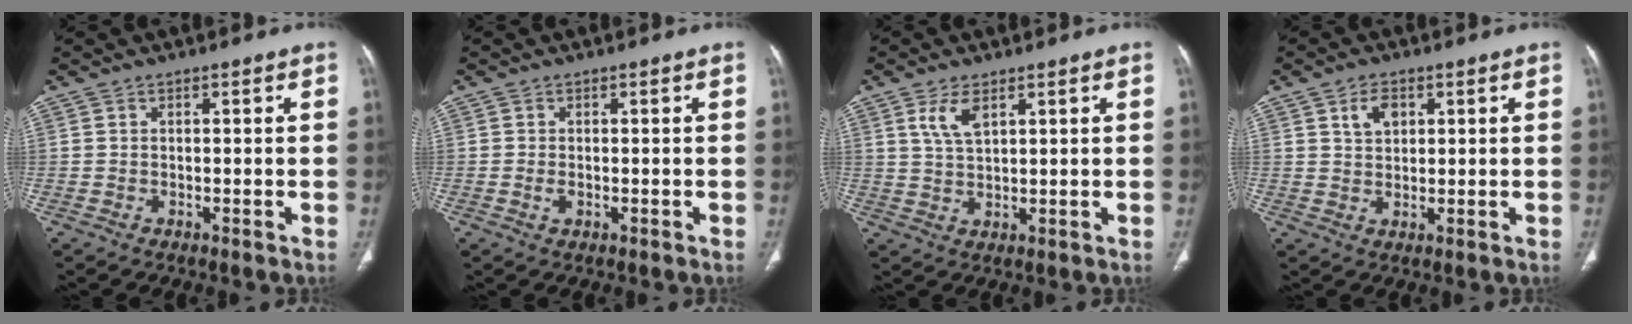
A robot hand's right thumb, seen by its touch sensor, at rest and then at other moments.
{"total": 1.2, "force": [-0.3, 0.7, 0.9], "torque": [-0.020, -0.001, -0.005]}
{"total": 4.6, "force": [2.4, 2.0, 3.4], "torque": [-0.067, -0.009, 0.053]}
{"total": 4.1, "force": [1.8, 2.7, 2.5], "torque": [-0.033, -0.006, 0.033]}